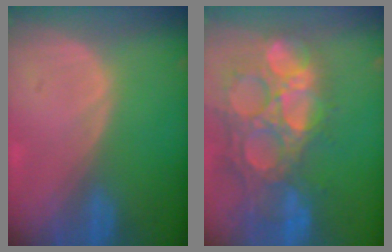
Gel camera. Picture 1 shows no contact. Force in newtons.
{"total": 15.0, "press": 12.4, "slide": 8.4}